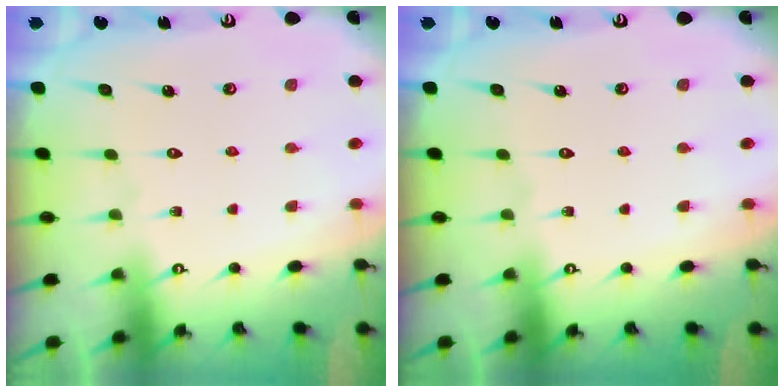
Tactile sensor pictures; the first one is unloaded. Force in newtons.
{"total": 0.0}